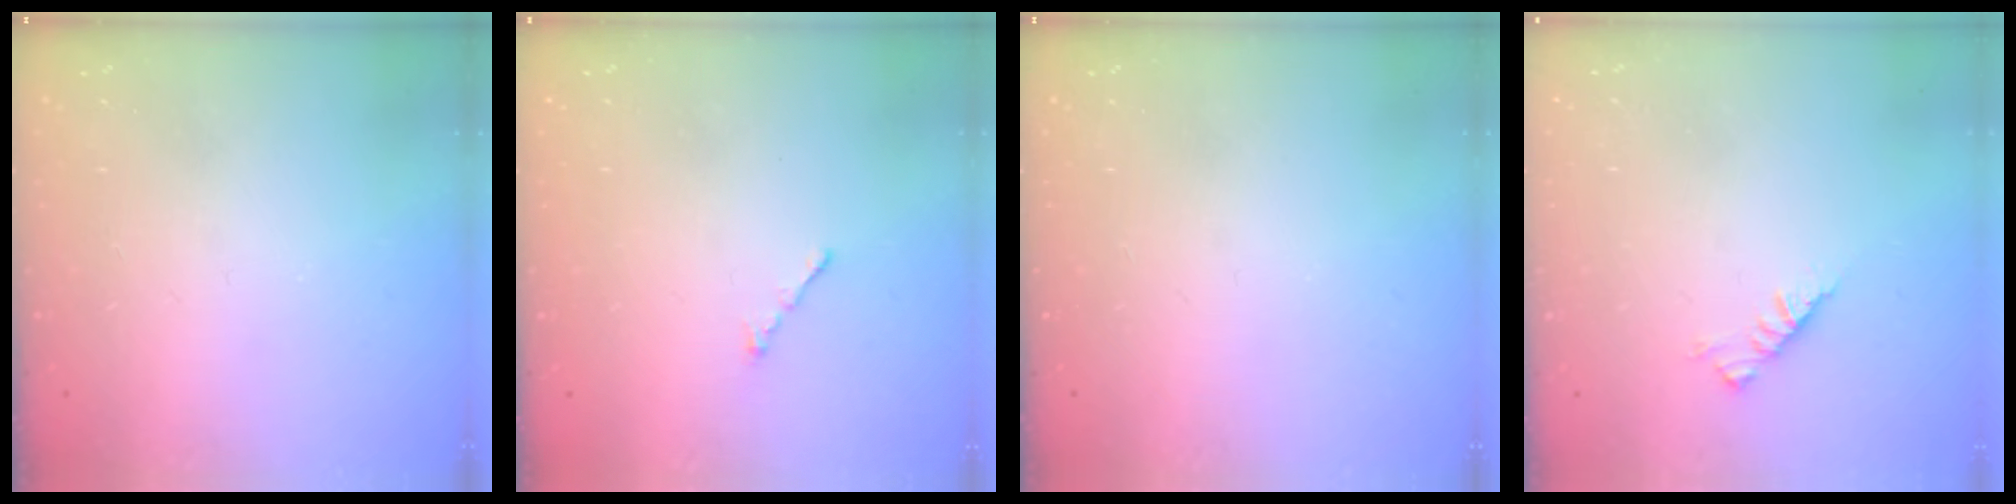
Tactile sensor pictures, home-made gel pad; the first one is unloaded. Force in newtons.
{"total": 0.9, "press": 0.8, "slide": 0.2}
{"total": 0.0}
{"total": 3.0, "press": 2.9, "slide": 0.8}